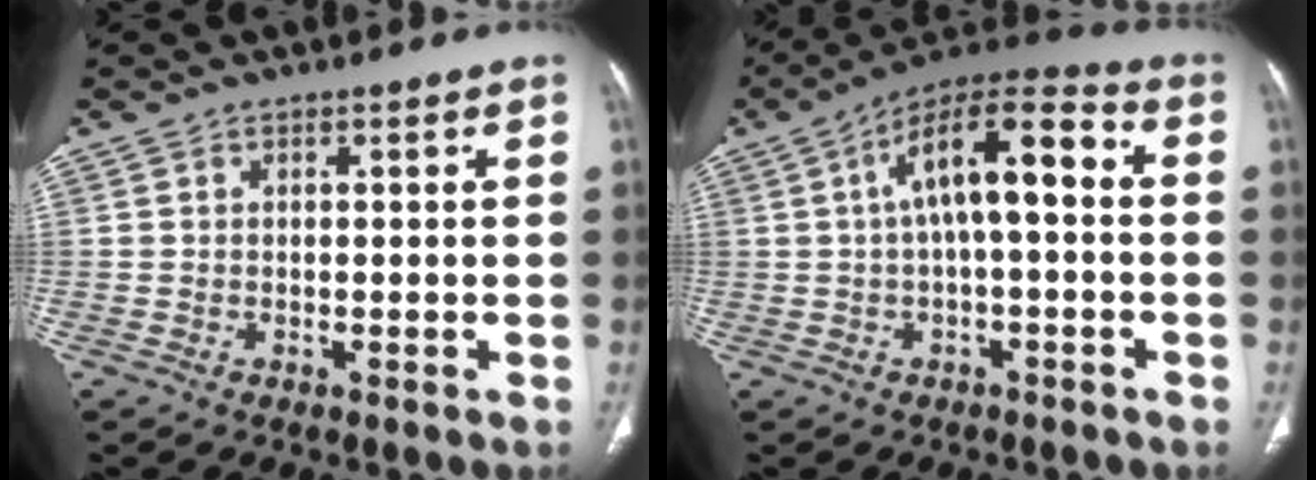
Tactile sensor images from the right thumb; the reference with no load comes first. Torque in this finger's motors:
{"motor_torque": [2.47, 2.54, 1.38, -0.46, 0.13]}